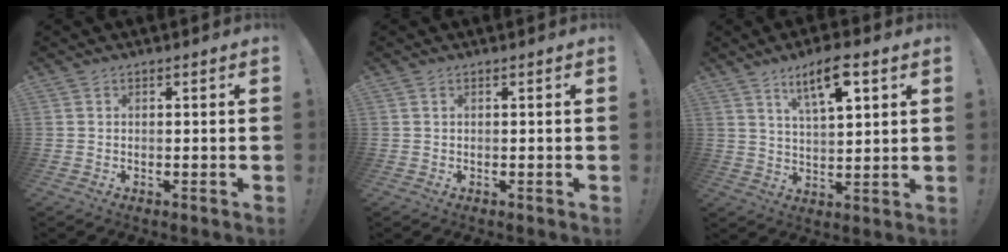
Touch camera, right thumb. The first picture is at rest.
{"total": 0.6, "force": [0.4, 0.3, 0.4], "torque": [-0.016, 0.005, 0.008]}
{"total": 10.3, "force": [5.6, 3.0, 8.1], "torque": [-0.134, -0.017, 0.093]}